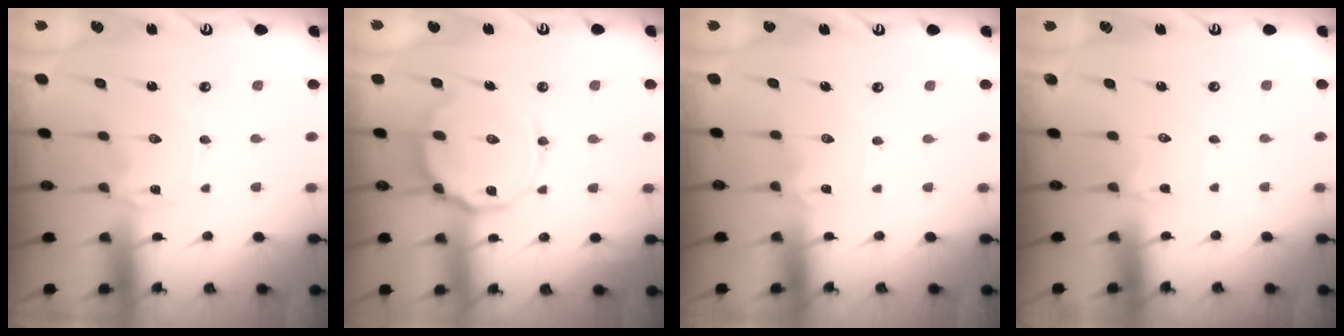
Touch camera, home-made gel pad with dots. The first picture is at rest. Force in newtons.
{"total": 13.8, "press": 13.8, "slide": 1.3}
{"total": 0.8, "press": 0.8, "slide": 0.2}
{"total": 2.1, "press": 2.1, "slide": 0.2}